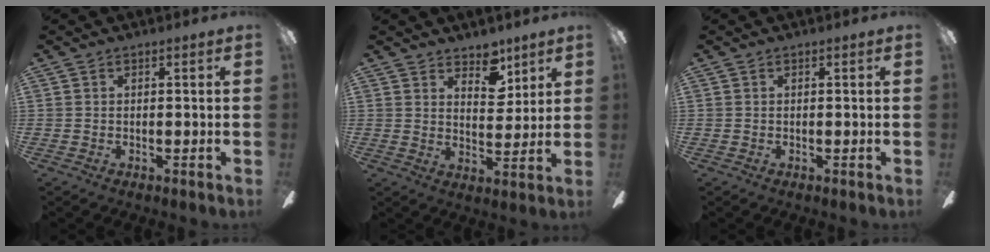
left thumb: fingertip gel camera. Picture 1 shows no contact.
{"total": 7.6, "force": [5.6, 3.9, 3.3], "torque": [-0.035, -0.030, 0.096]}
{"total": 0.0}